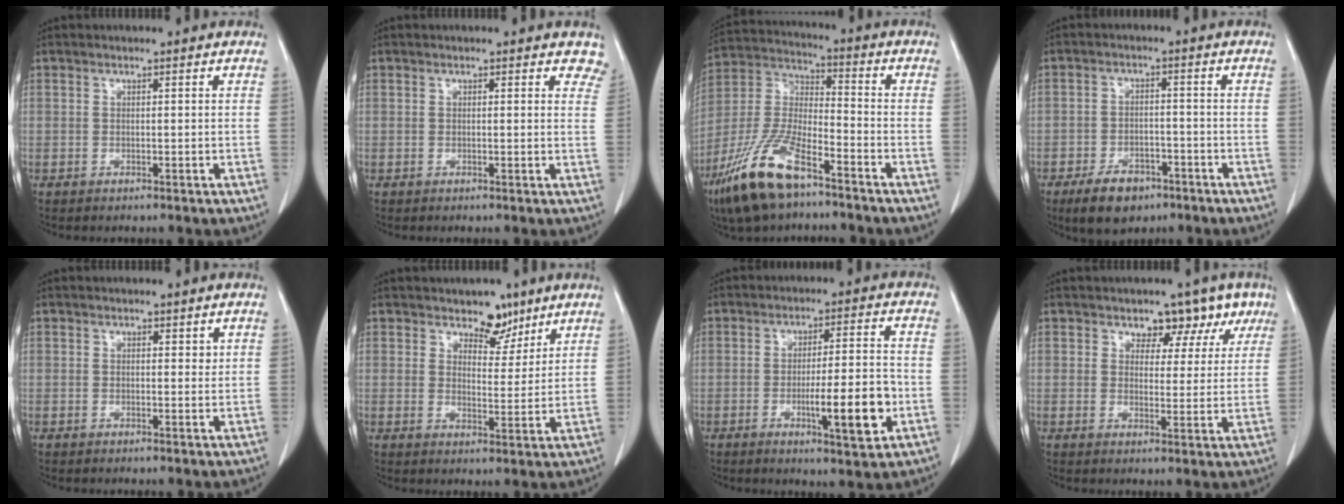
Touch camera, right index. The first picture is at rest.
{"total": 3.8, "force": [3.4, 1.5, 0.6], "torque": [0.018, -0.009, 0.012]}
{"total": 14.8, "force": [-9.7, 4.2, 10.4], "torque": [-0.224, -0.016, -0.183]}
{"total": 6.8, "force": [-4.5, 3.6, 3.6], "torque": [-0.067, 0.000, -0.070]}
{"total": 1.2, "force": [0.7, 0.8, 0.5], "torque": [0.000, -0.004, 0.008]}
{"total": 5.8, "force": [4.3, 3.1, 2.3], "torque": [-0.020, -0.007, 0.068]}
{"total": 9.8, "force": [-2.9, 1.1, 9.4], "torque": [-0.140, -0.005, -0.042]}
{"total": 6.8, "force": [4.6, 4.6, 2.0], "torque": [-0.005, 0.003, 0.048]}